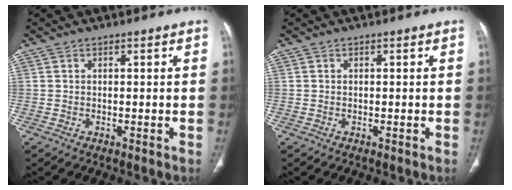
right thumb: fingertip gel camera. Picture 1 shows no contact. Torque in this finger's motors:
{"motor_torque": [-0.04, 0.05, -0.21, 0.20, 0.03]}